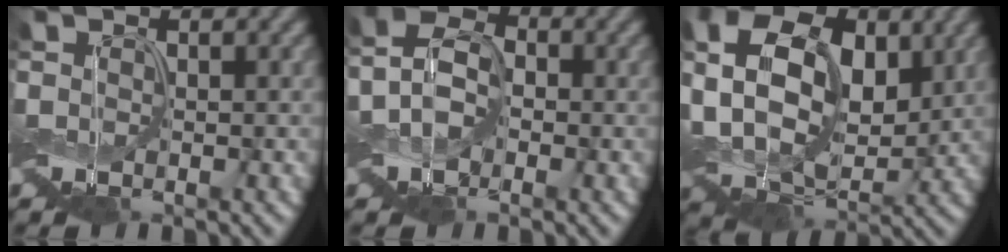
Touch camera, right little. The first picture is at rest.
{"total": 4.6, "force": [-0.5, 3.2, 3.2], "torque": [-0.076, 0.011, -0.015]}
{"total": 12.5, "force": [2.3, 8.6, 8.7], "torque": [-0.167, 0.017, 0.037]}